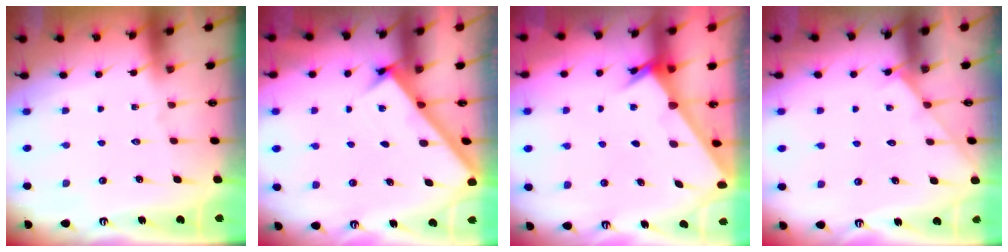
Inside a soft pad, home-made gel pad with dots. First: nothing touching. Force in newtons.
{"total": 2.6, "press": 2.6, "slide": 0.3}
{"total": 2.1, "press": 2.1, "slide": 0.3}
{"total": 2.6, "press": 2.6, "slide": 0.3}